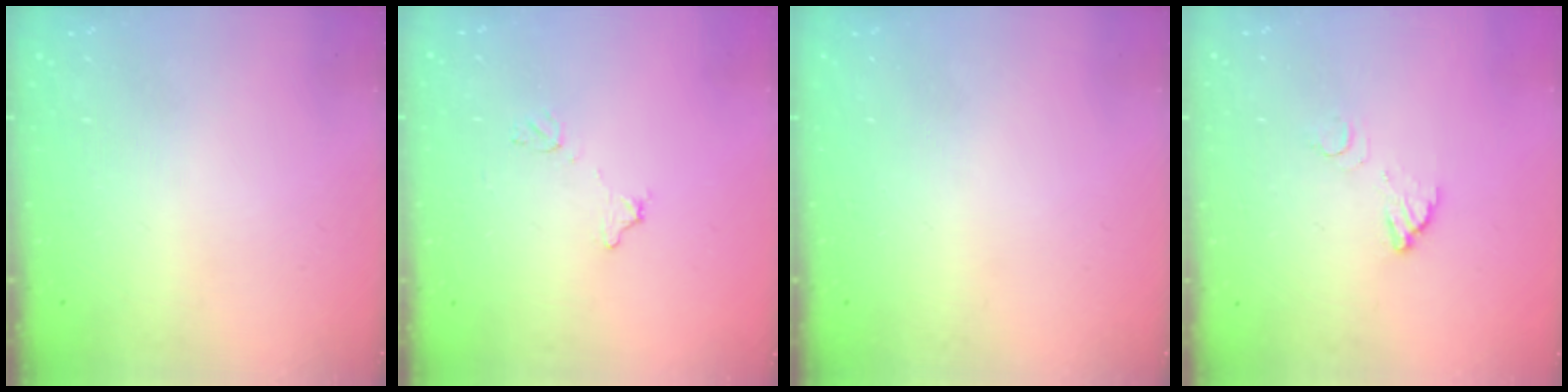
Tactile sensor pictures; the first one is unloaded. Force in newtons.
{"total": 7.0, "press": 7.0, "slide": 0.3}
{"total": 0.0}
{"total": 3.5, "press": 3.5, "slide": 0.3}